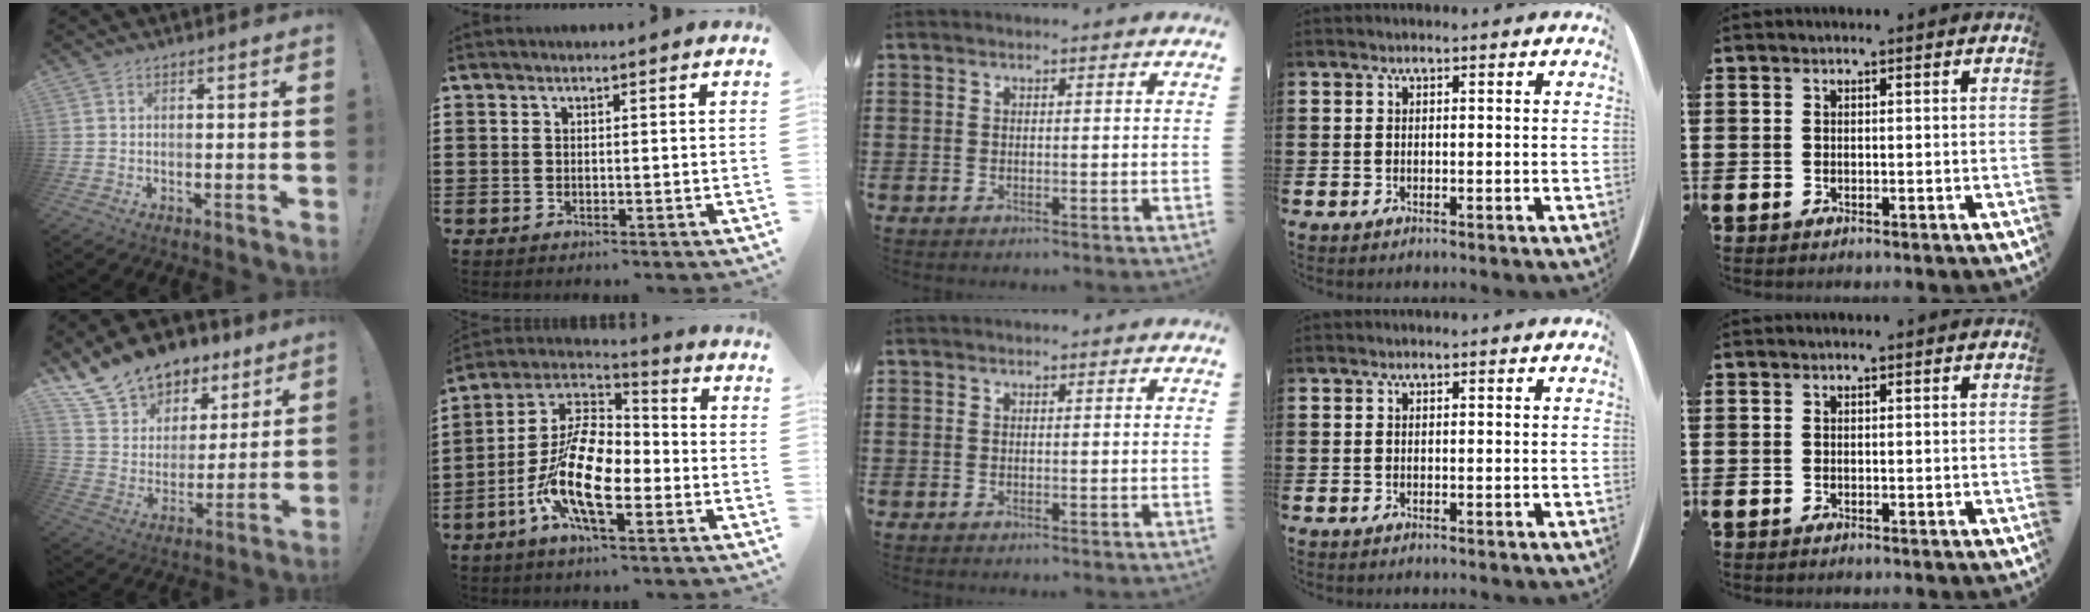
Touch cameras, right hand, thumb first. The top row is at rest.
{"thumb": {"total": 15.4, "force": [11.7, 9.2, 3.8], "torque": [-0.076, -0.084, 0.231]}, "index": {"total": 13.8, "force": [-5.1, 5.9, 11.4], "torque": [-0.271, -0.006, -0.106]}}